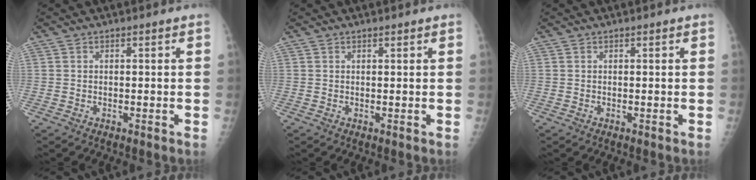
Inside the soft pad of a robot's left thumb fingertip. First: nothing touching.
{"total": 0.5, "force": [0.5, 0.1, 0.2], "torque": [-0.006, -0.003, 0.007]}
{"total": 0.0}